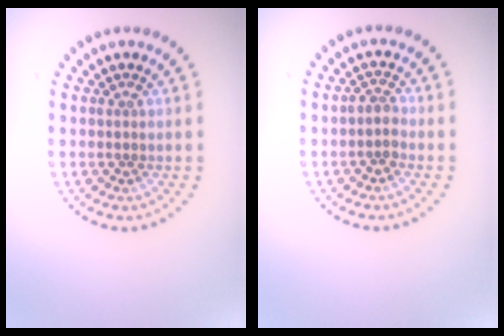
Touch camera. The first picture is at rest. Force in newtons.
{"total": 1.5, "press": 1.3, "slide": 0.6}